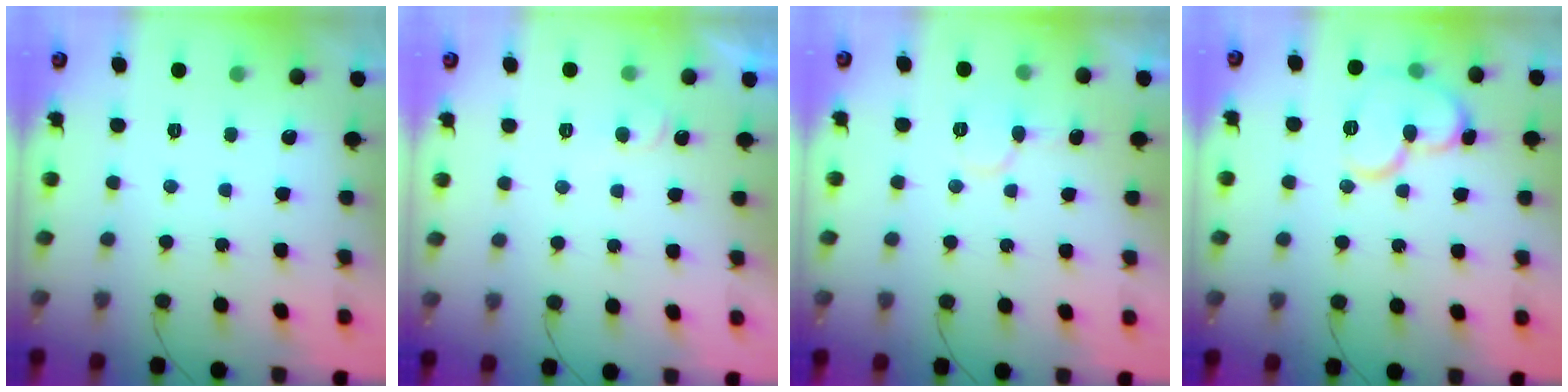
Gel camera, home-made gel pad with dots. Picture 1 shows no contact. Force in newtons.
{"total": 4.3, "press": 4.2, "slide": 0.5}
{"total": 6.7, "press": 6.7, "slide": 0.1}
{"total": 12.6, "press": 12.5, "slide": 1.1}